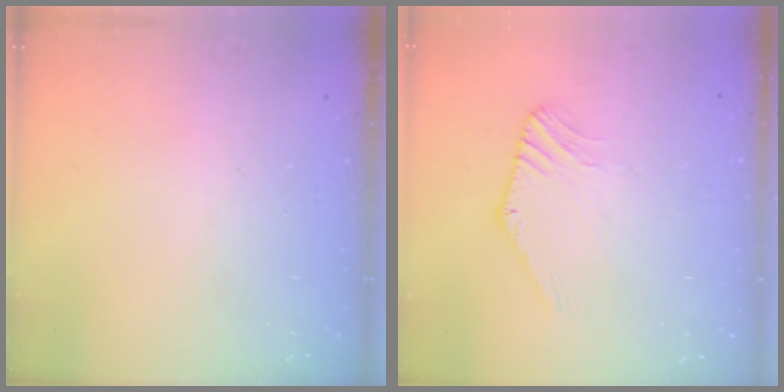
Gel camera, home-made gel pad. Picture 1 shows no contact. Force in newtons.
{"total": 1.0, "press": 1.0, "slide": 0.2}